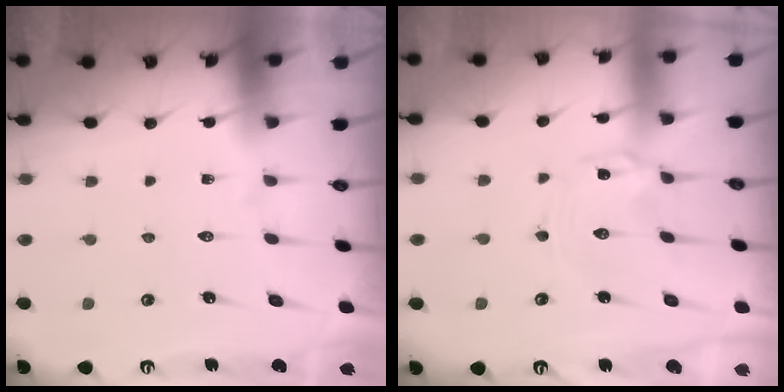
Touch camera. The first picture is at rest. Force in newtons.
{"total": 0.0}